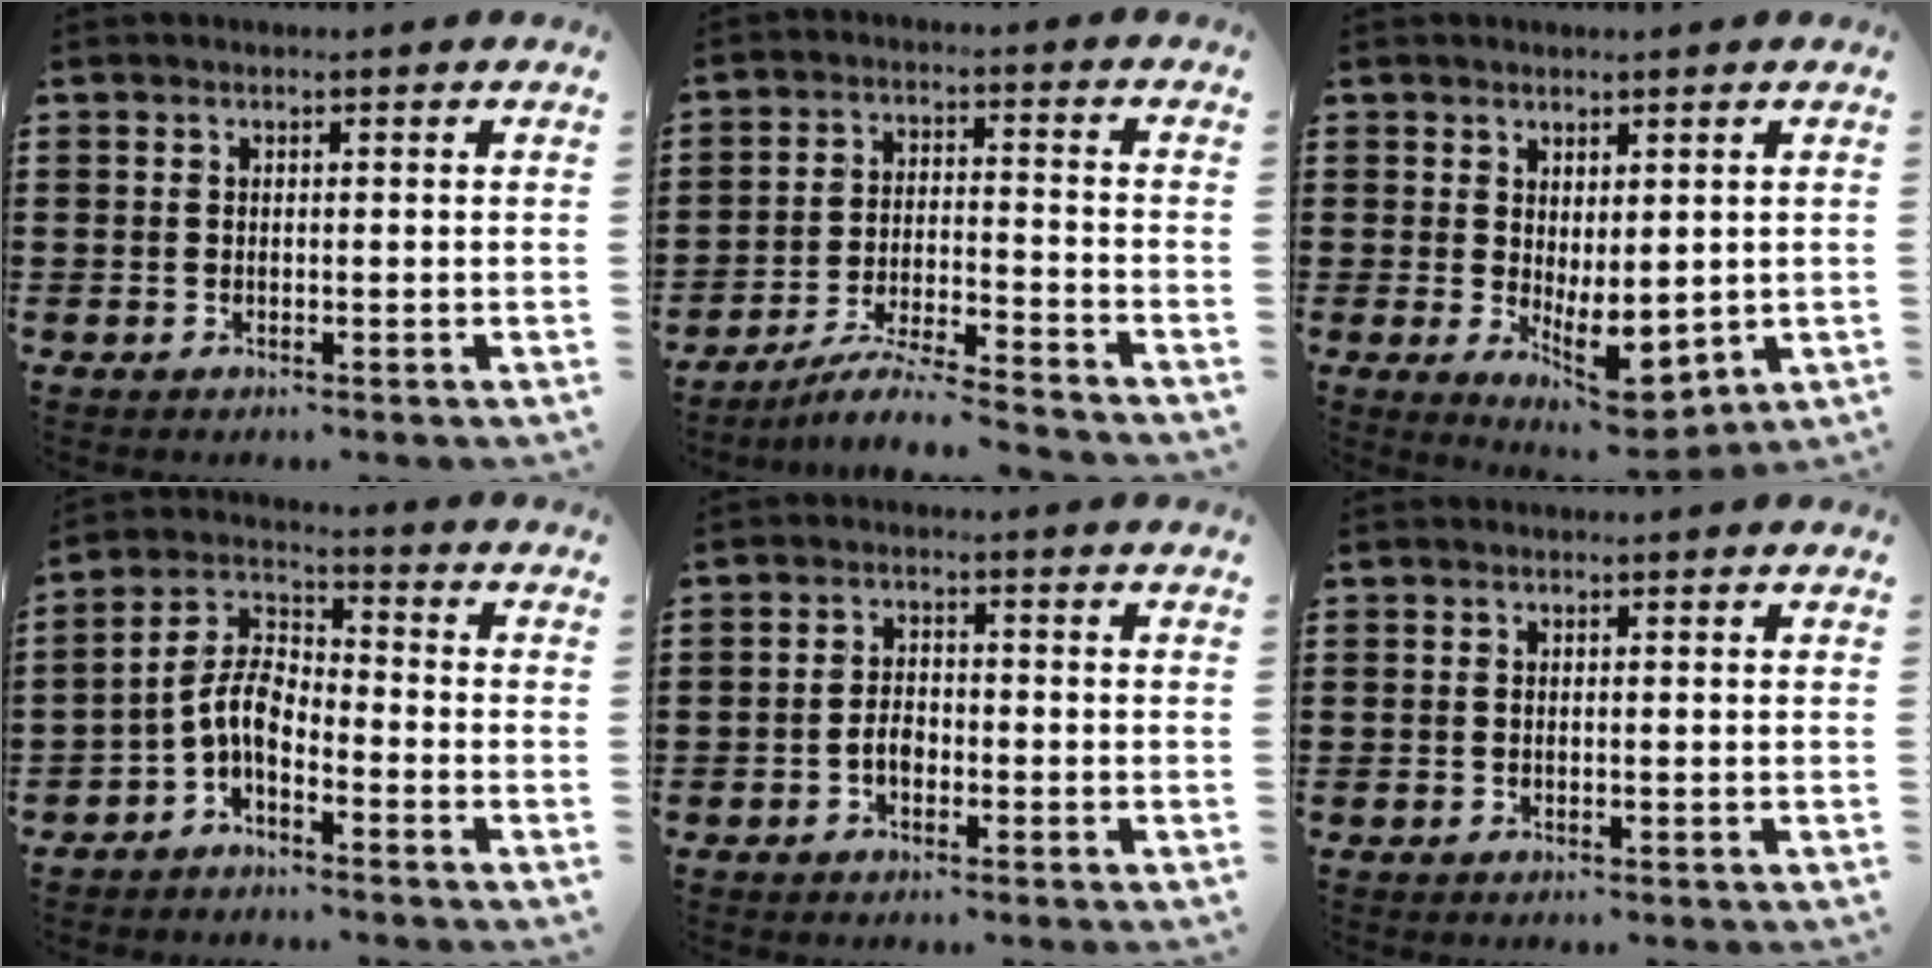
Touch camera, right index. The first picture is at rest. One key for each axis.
{"total": 6.2, "fx": -5.8, "fy": -0.2, "fz": 2.1, "tx": -0.047, "ty": -0.009, "tz": -0.113}
{"total": 5.5, "fx": -1.2, "fy": 2.4, "fz": 4.8, "tx": -0.081, "ty": -0.003, "tz": -0.017}
{"total": 5.9, "fx": -2.6, "fy": 2.7, "fz": 4.5, "tx": -0.119, "ty": -0.004, "tz": -0.063}
{"total": 2.6, "fx": -1.1, "fy": 1.5, "fz": 1.8, "tx": -0.044, "ty": 0.002, "tz": -0.024}
{"total": 0.0}